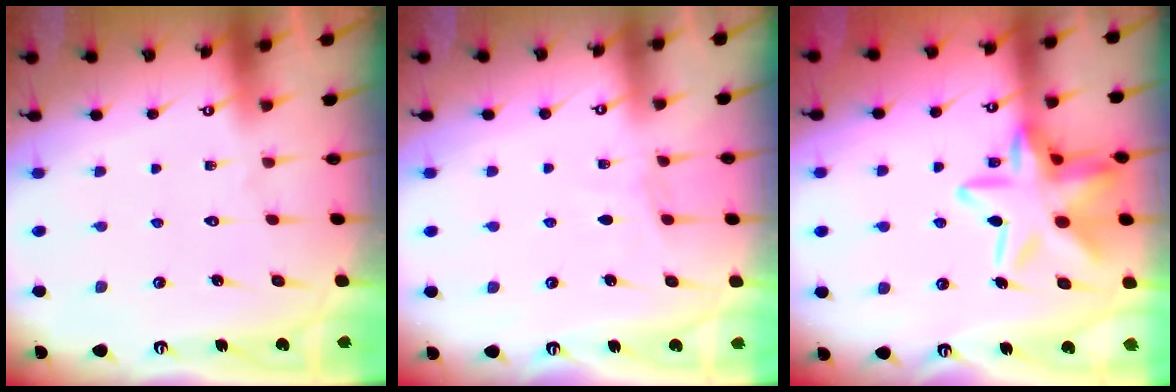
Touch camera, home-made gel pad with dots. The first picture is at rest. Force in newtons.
{"total": 2.6, "press": 2.6, "slide": 0.3}
{"total": 19.2, "press": 19.2, "slide": 1.5}